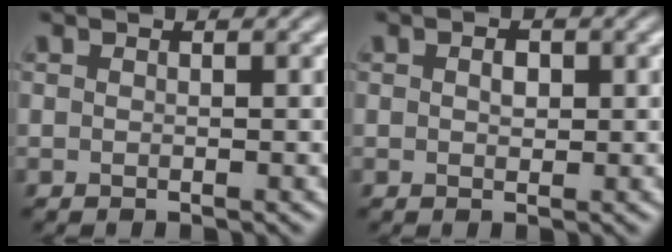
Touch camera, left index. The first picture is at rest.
{"total": 1.2, "force": [0.2, 0.8, 0.9], "torque": [-0.014, 0.001, 0.001]}